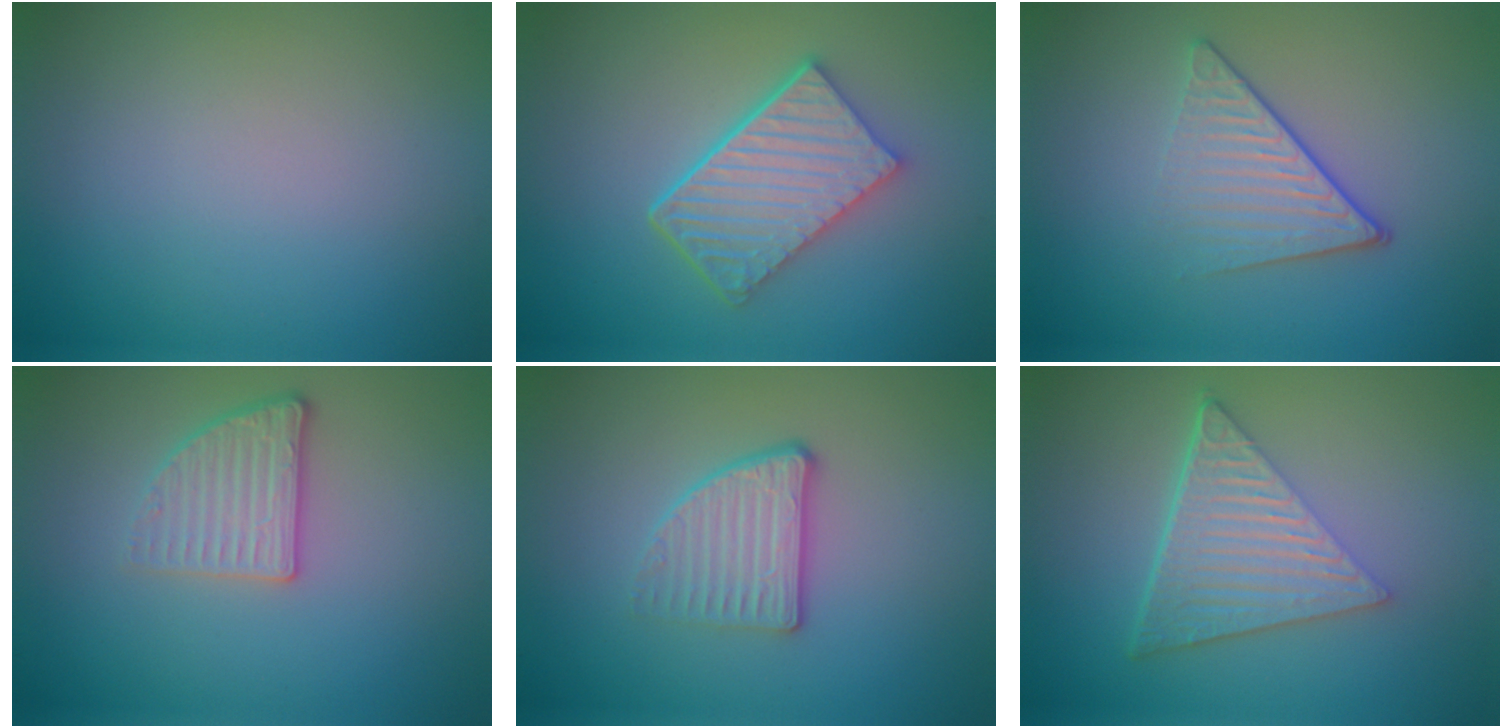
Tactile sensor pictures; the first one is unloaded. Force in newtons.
{"total": 5.6, "press": 4.2, "slide": 3.7}
{"total": 4.2, "press": 2.9, "slide": 3.0}
{"total": 2.6, "press": 2.4, "slide": 1.0}
{"total": 2.7, "press": 2.4, "slide": 1.1}
{"total": 6.8, "press": 4.5, "slide": 5.1}